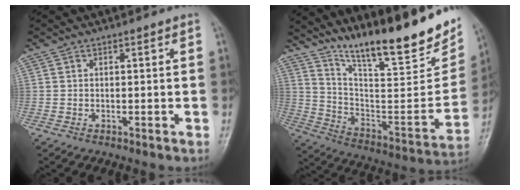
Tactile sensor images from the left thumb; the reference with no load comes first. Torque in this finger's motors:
{"motor_torque": [0.33, 0.30, 0.85, -1.92, 0.06]}